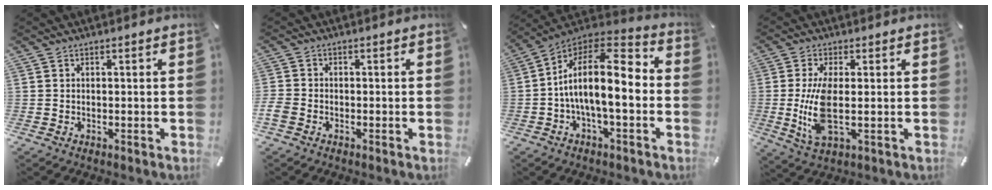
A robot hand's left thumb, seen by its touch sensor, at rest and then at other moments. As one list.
[{"total": 2.4, "force": [-1.5, 1.6, 1.1], "torque": [-0.030, 0.001, -0.030]}, {"total": 15.4, "force": [-1.9, 6.4, 13.9], "torque": [-0.250, 0.001, -0.037]}, {"total": 10.3, "force": [-0.1, 3.6, 9.7], "torque": [-0.221, -0.028, -0.004]}]